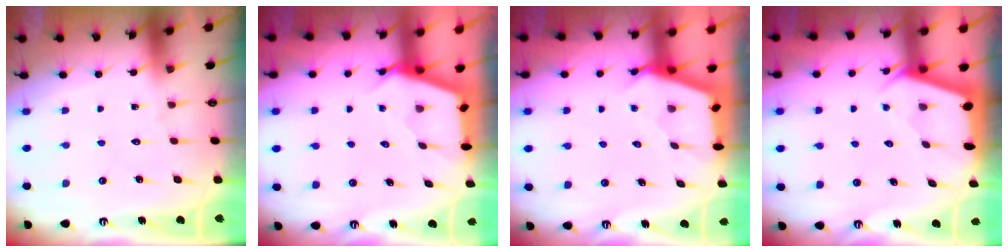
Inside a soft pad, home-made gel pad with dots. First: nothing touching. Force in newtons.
{"total": 2.6, "press": 2.6, "slide": 0.3}
{"total": 2.6, "press": 2.6, "slide": 0.3}
{"total": 2.4, "press": 2.4, "slide": 0.3}